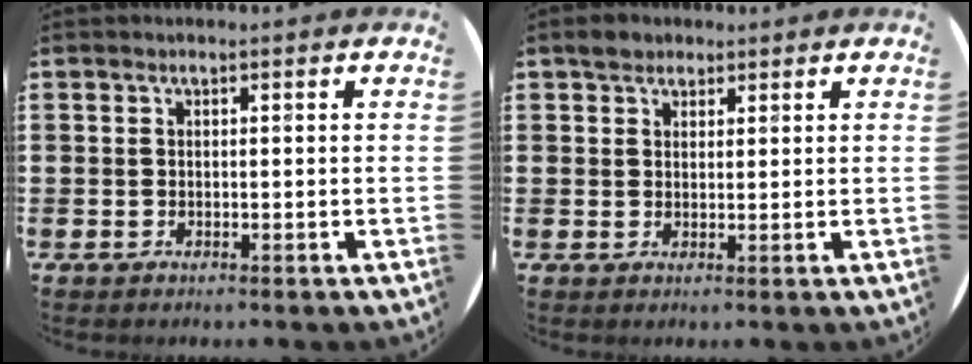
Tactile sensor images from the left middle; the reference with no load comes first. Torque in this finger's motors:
{"motor_torque": [0.52, -0.49, 0.02, 0.00]}